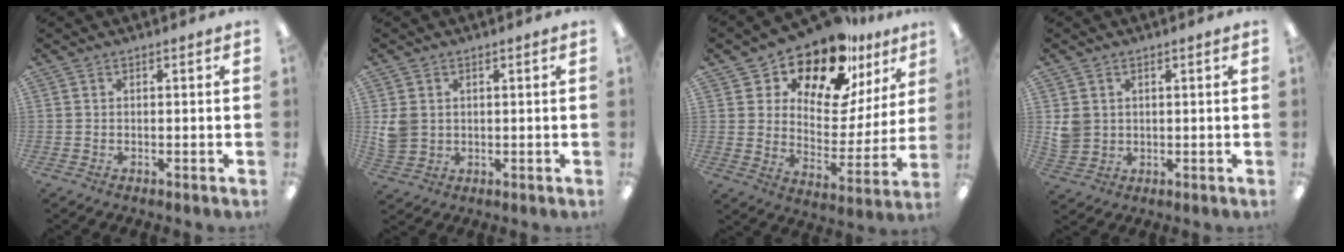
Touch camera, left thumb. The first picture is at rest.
{"total": 4.8, "force": [1.2, 4.2, 1.9], "torque": [-0.025, 0.003, 0.025]}
{"total": 18.1, "force": [14.5, 7.4, 7.9], "torque": [-0.135, -0.112, 0.251]}
{"total": 4.3, "force": [1.3, 3.9, 1.0], "torque": [-0.020, 0.005, 0.027]}